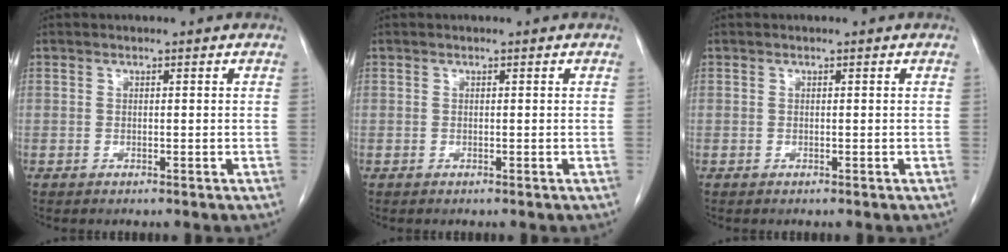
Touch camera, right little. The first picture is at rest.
{"total": 0.0}
{"total": 0.0}